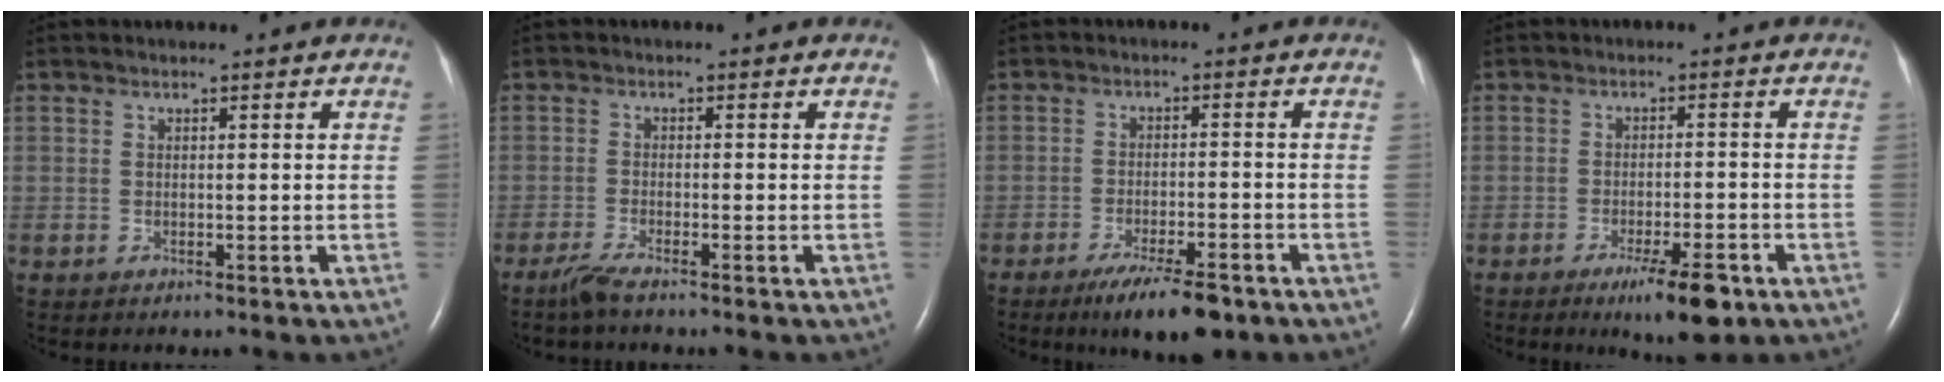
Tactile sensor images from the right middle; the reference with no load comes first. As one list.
[{"total": 2.4, "force": [-2.0, -0.2, 1.4], "torque": [-0.044, -0.009, -0.046]}, {"total": 8.2, "force": [-5.8, 1.5, 5.6], "torque": [-0.093, -0.014, -0.092]}, {"total": 6.8, "force": [-4.0, 1.0, 5.3], "torque": [-0.086, -0.012, -0.058]}]